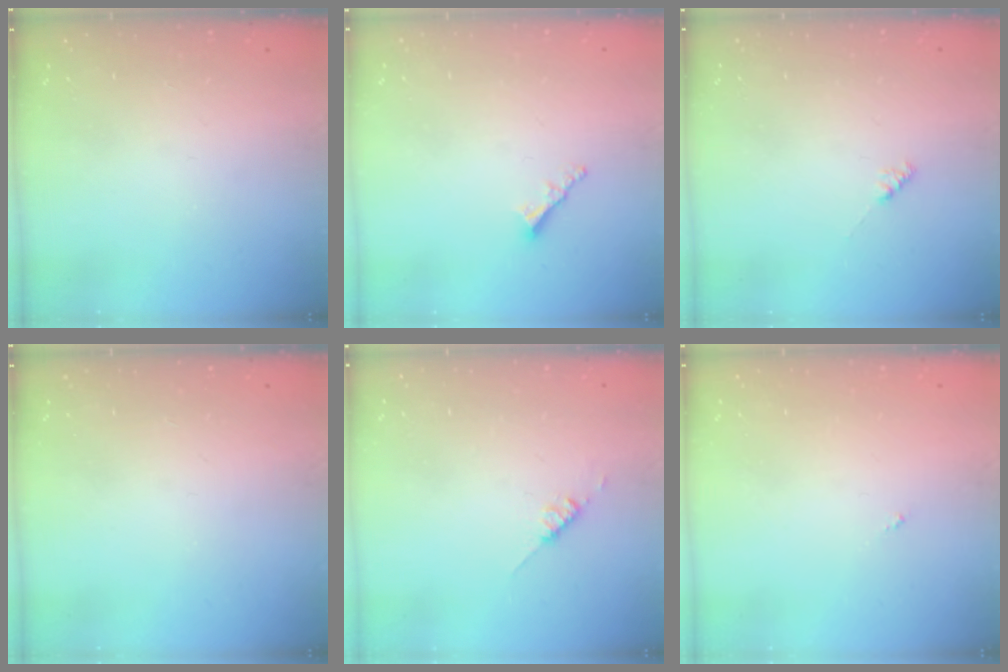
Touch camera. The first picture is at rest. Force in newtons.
{"total": 2.5, "press": 2.5, "slide": 0.3}
{"total": 2.1, "press": 2.0, "slide": 0.5}
{"total": 0.0}
{"total": 2.6, "press": 2.6, "slide": 0.3}
{"total": 0.0}